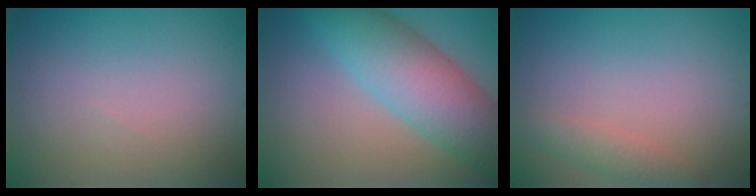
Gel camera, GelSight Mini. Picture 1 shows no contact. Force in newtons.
{"total": 8.0, "press": 8.0, "slide": 0.2}
{"total": 1.9, "press": 1.9, "slide": 0.1}